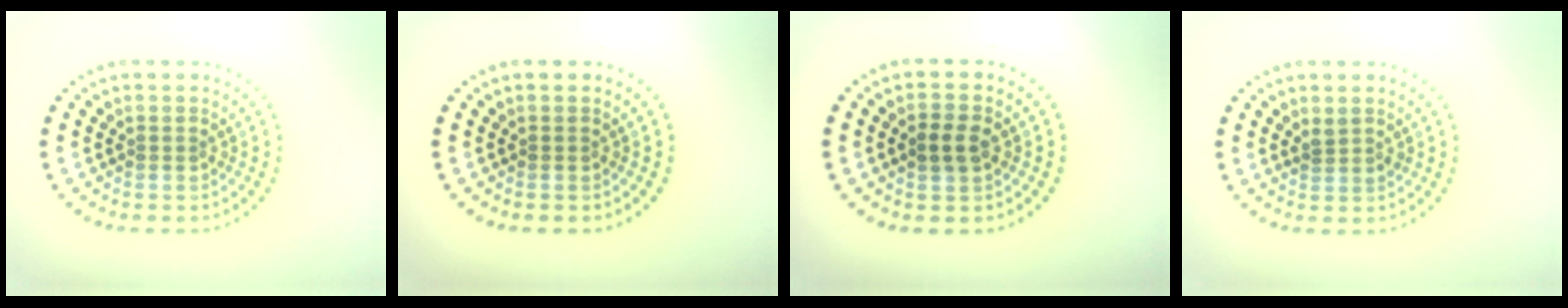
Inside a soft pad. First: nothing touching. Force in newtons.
{"total": 0.0}
{"total": 2.2, "press": 2.2, "slide": 0.2}
{"total": 1.0, "press": 0.8, "slide": 0.6}